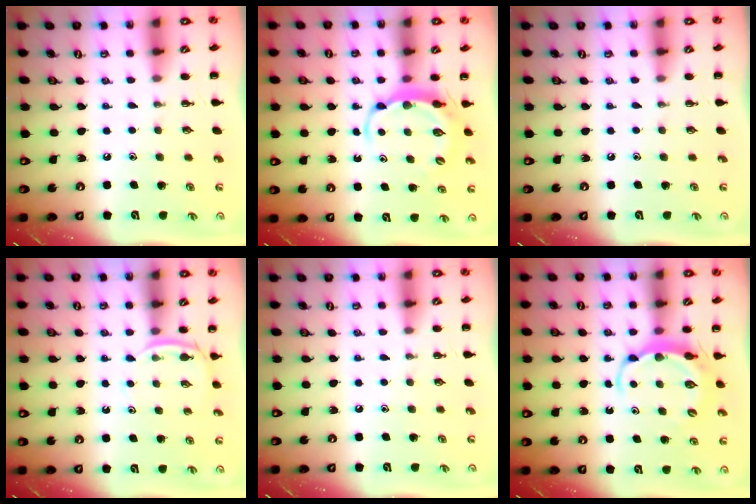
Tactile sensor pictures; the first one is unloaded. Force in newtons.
{"total": 5.5, "press": 5.5, "slide": 0.7}
{"total": 0.0}
{"total": 3.4, "press": 3.1, "slide": 1.2}
{"total": 0.0}
{"total": 5.5, "press": 5.5, "slide": 0.7}